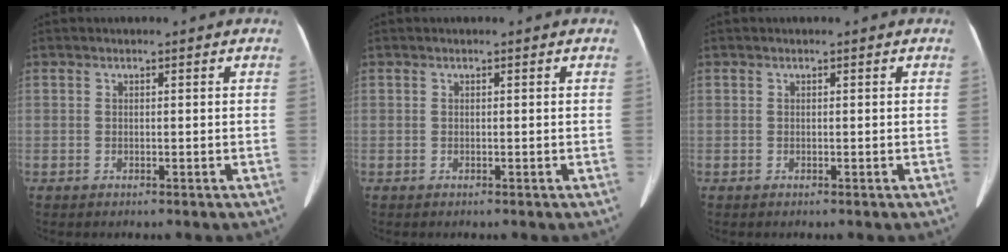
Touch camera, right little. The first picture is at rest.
{"total": 0.0}
{"total": 0.0}